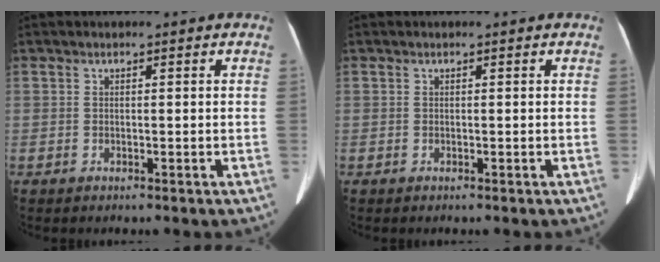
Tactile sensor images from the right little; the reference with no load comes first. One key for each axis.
{"total": 0.0}